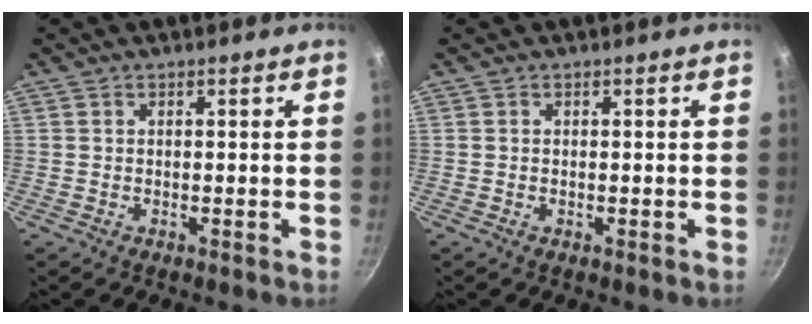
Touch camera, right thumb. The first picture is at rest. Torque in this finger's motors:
{"motor_torque": [0.57, 0.28, -0.07, -0.40, -0.02]}